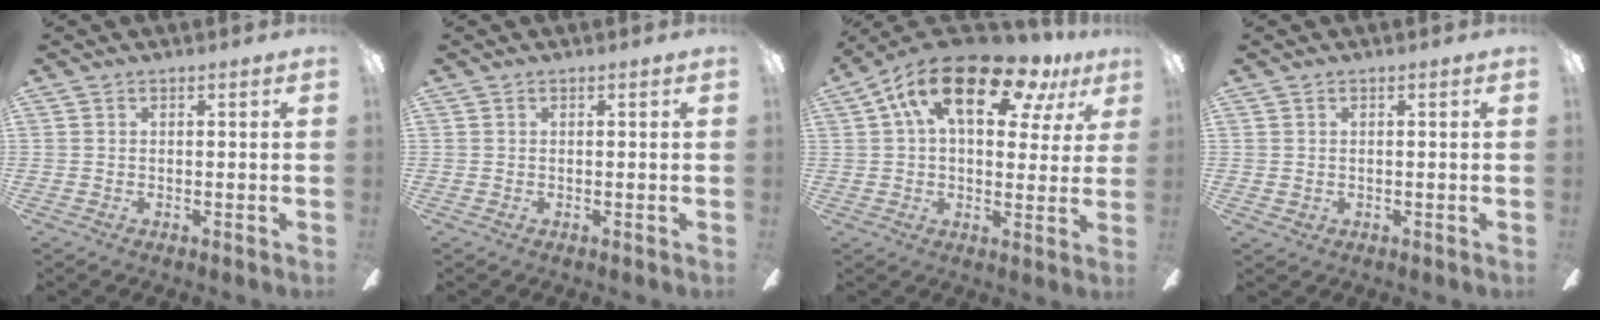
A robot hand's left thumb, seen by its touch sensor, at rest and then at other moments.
{"total": 0.0}
{"total": 18.6, "force": [9.4, 8.3, 13.8], "torque": [-0.242, -0.028, 0.153]}
{"total": 0.8, "force": [0.3, 0.7, 0.2], "torque": [-0.005, 0.004, 0.004]}